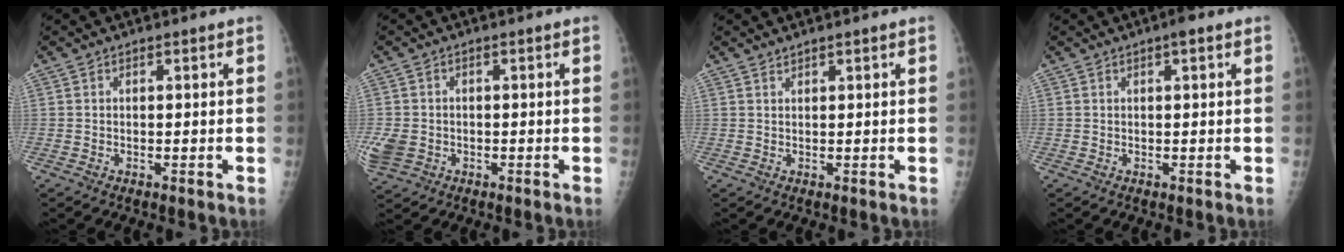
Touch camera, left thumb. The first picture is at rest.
{"total": 5.6, "force": [-1.3, 4.6, 2.8], "torque": [-0.069, 0.000, -0.015]}
{"total": 1.1, "force": [1.0, 0.0, 0.4], "torque": [-0.004, -0.004, 0.020]}
{"total": 1.9, "force": [1.0, 0.4, 1.6], "torque": [-0.024, 0.001, 0.011]}